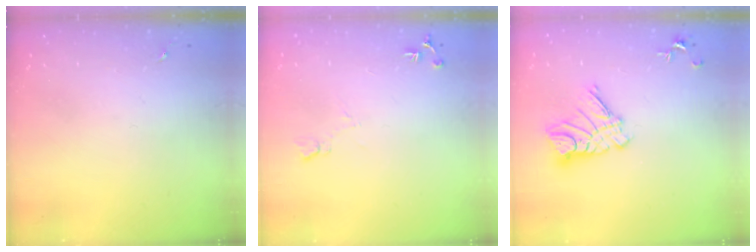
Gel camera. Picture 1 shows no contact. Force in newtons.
{"total": 6.1, "press": 6.0, "slide": 1.0}
{"total": 11.1, "press": 11.0, "slide": 1.1}